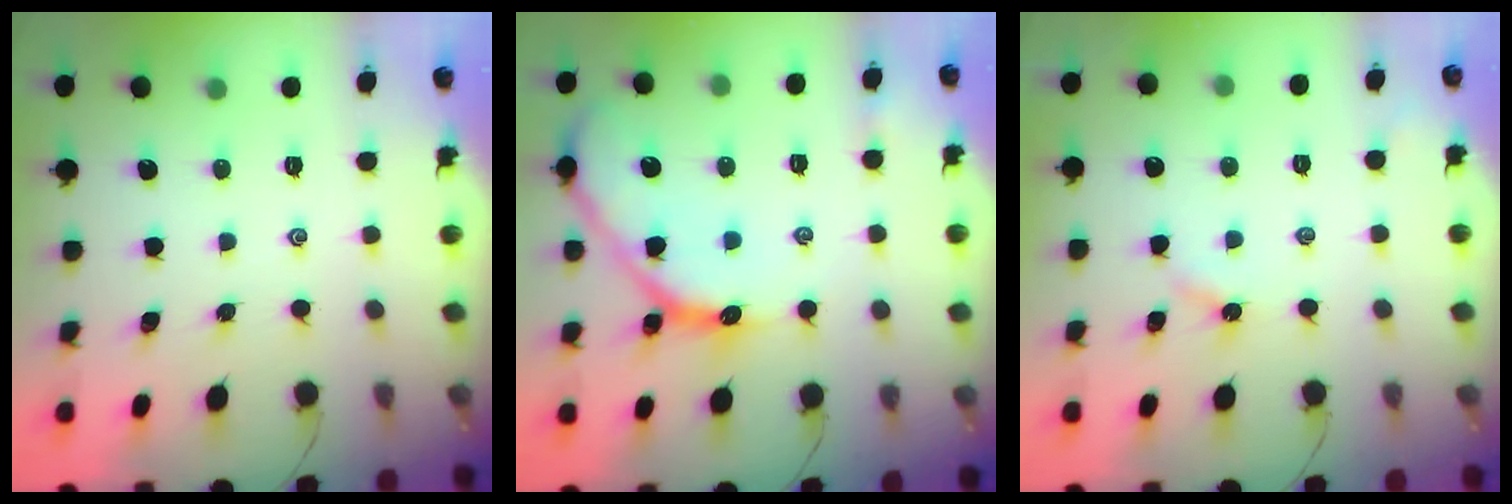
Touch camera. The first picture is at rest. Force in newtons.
{"total": 15.5, "press": 15.4, "slide": 1.6}
{"total": 3.0, "press": 2.9, "slide": 0.5}